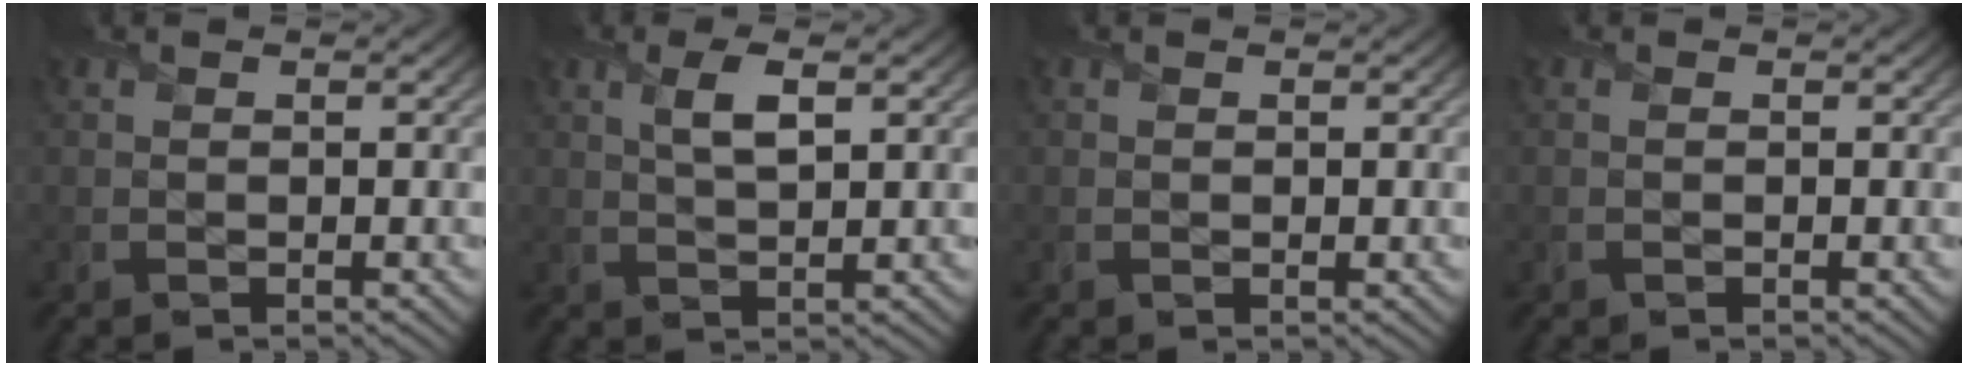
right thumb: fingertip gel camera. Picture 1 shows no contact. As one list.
[{"total": 3.4, "force": [1.5, 0.8, 2.9], "torque": [-0.061, 0.006, 0.028]}, {"total": 0.0}, {"total": 0.0}]